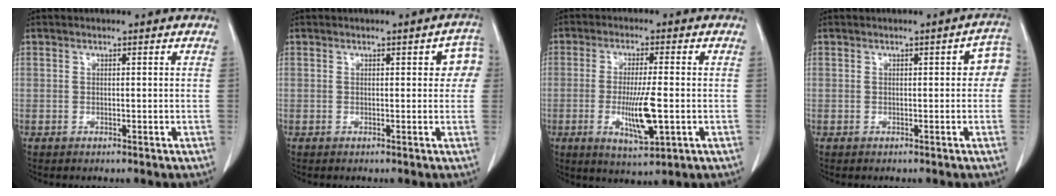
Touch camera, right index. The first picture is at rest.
{"total": 3.9, "force": [0.9, 1.5, 3.4], "torque": [-0.025, 0.014, 0.003]}
{"total": 8.2, "force": [-1.7, 1.0, 8.0], "torque": [-0.145, -0.019, -0.025]}
{"total": 3.7, "force": [0.4, 1.4, 3.5], "torque": [-0.027, 0.016, 0.000]}